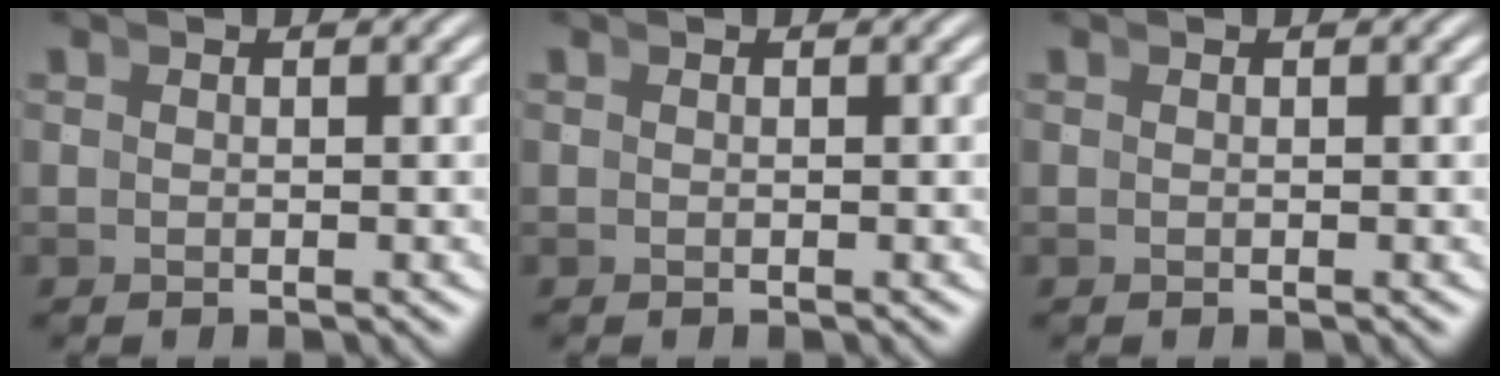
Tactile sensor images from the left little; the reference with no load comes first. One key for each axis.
{"total": 0.0}
{"total": 0.0}